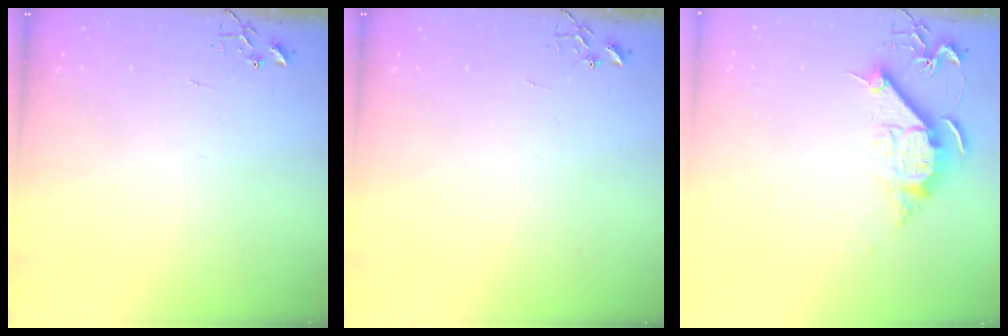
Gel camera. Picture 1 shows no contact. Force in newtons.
{"total": 0.0}
{"total": 10.9, "press": 10.9, "slide": 0.7}